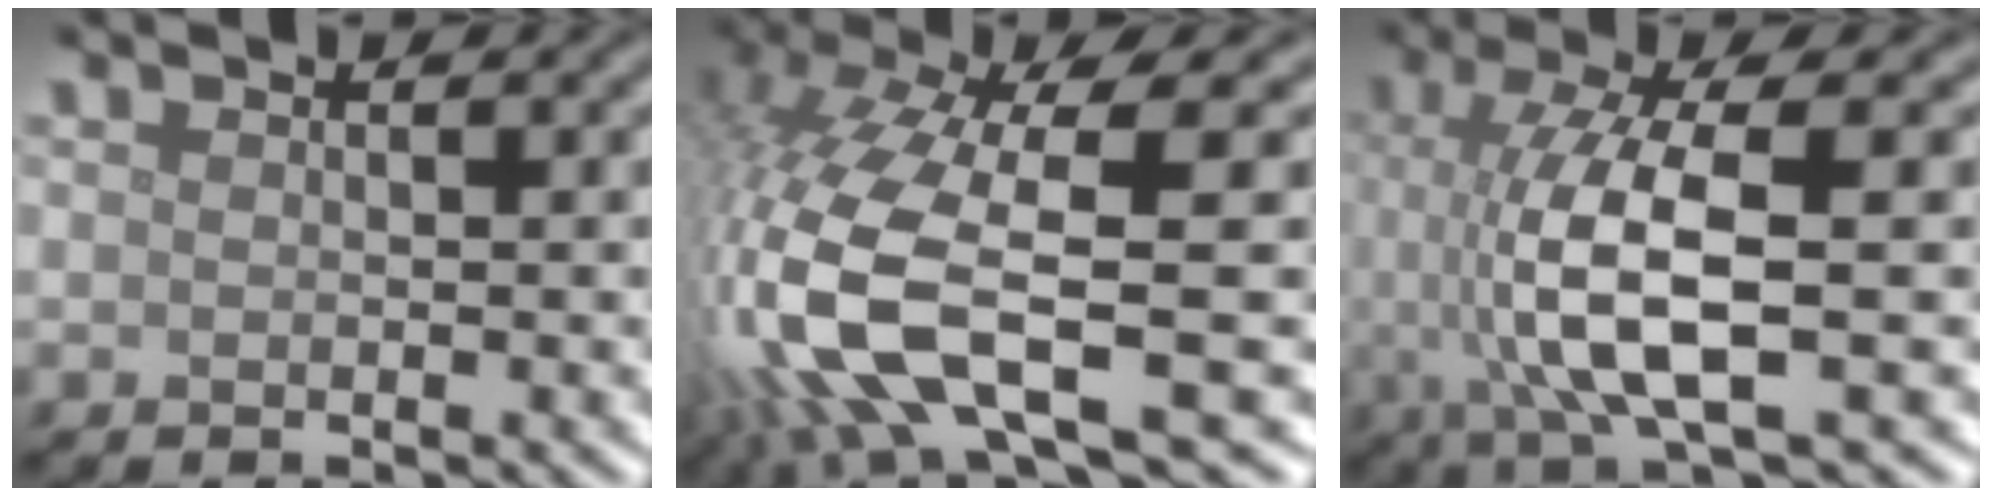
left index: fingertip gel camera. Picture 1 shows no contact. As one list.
[{"total": 13.7, "force": [-3.2, 4.7, 12.5], "torque": [-0.289, -0.016, -0.051]}, {"total": 8.5, "force": [-0.4, 2.5, 8.1], "torque": [-0.153, -0.005, -0.005]}]